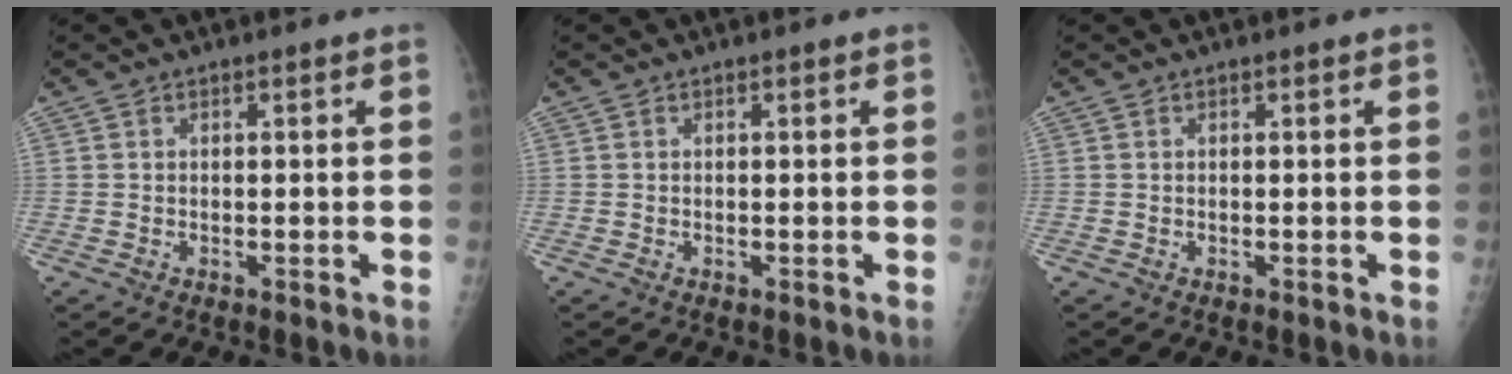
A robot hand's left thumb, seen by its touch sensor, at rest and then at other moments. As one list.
[{"total": 0.0}, {"total": 0.0}]